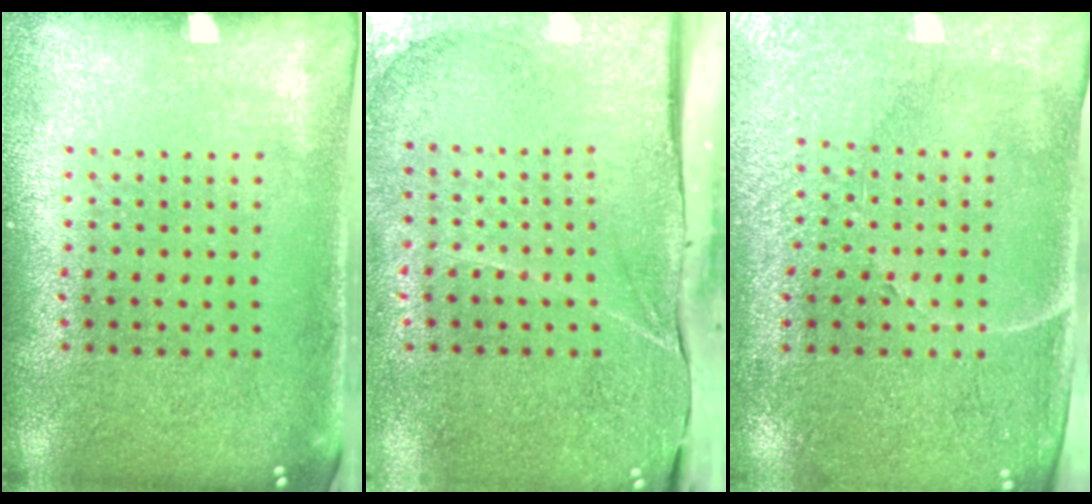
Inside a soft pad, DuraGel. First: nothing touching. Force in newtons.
{"total": 4.4, "press": 3.5, "slide": 2.6}
{"total": 3.5, "press": 3.3, "slide": 1.1}